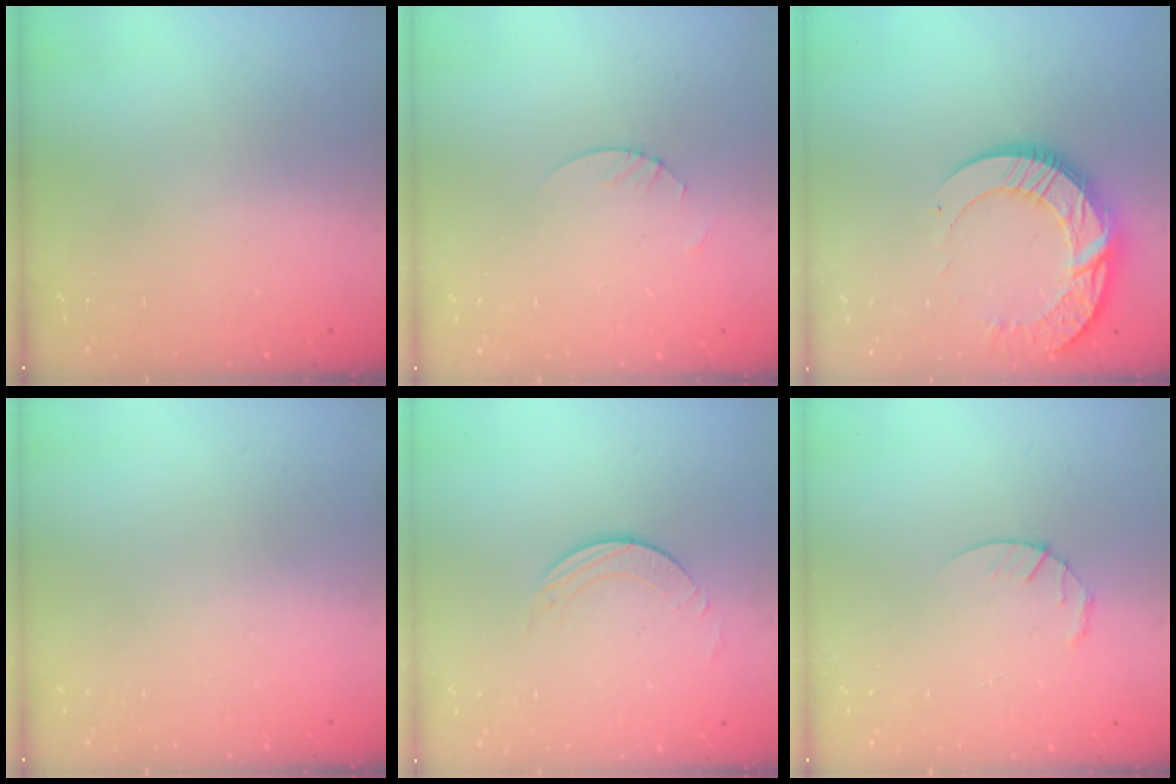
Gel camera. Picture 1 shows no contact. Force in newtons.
{"total": 1.9, "press": 1.9, "slide": 0.2}
{"total": 17.2, "press": 17.1, "slide": 1.6}
{"total": 0.0}
{"total": 1.9, "press": 1.9, "slide": 0.2}
{"total": 3.6, "press": 3.6, "slide": 0.5}